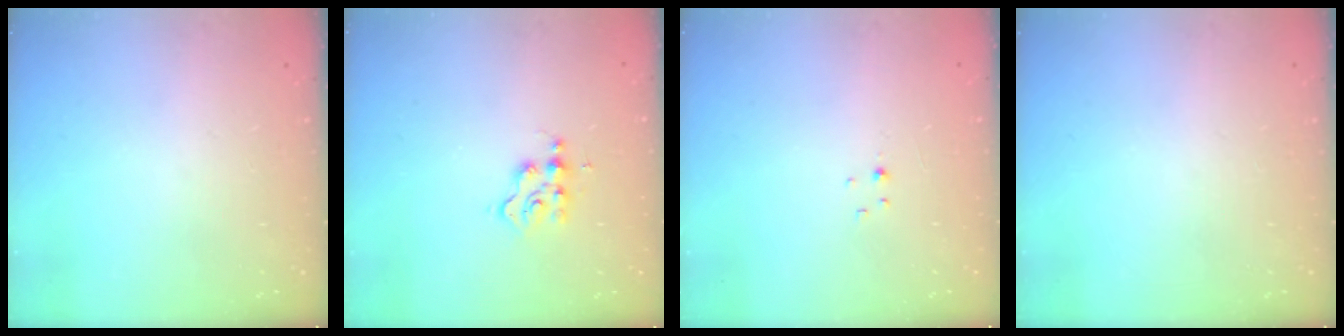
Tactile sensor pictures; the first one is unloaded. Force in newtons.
{"total": 2.6, "press": 2.5, "slide": 0.7}
{"total": 1.1, "press": 1.1, "slide": 0.2}
{"total": 0.0}